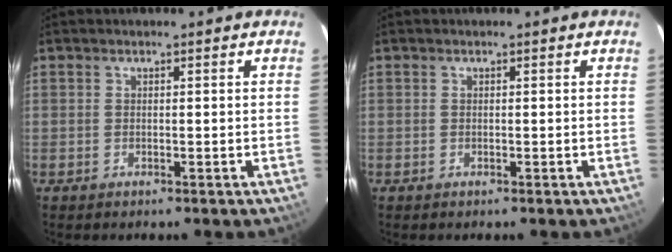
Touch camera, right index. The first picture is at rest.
{"total": 0.0}